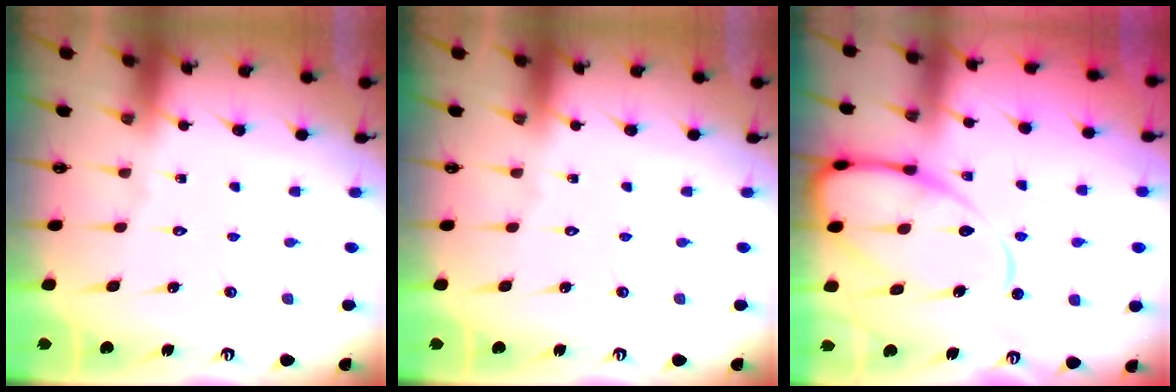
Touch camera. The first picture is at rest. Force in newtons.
{"total": 0.0}
{"total": 13.8, "press": 13.7, "slide": 1.5}